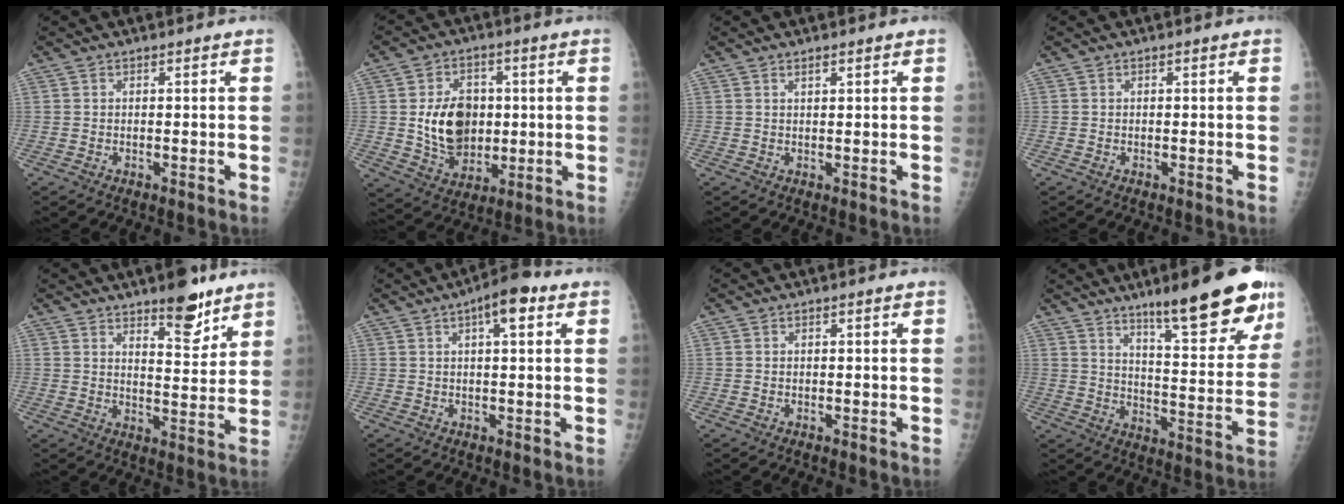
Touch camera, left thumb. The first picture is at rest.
{"total": 12.5, "force": [0.6, 9.4, 8.2], "torque": [-0.095, -0.008, 0.020]}
{"total": 1.0, "force": [0.7, 0.3, 0.7], "torque": [-0.005, -0.003, 0.011]}
{"total": 0.0}
{"total": 9.2, "force": [6.4, 3.3, 5.6], "torque": [-0.056, -0.045, 0.096]}
{"total": 6.8, "force": [2.8, 2.2, 5.8], "torque": [-0.074, 0.008, 0.033]}
{"total": 0.0}
{"total": 20.3, "force": [13.2, 4.1, 14.8], "torque": [-0.168, -0.066, 0.197]}